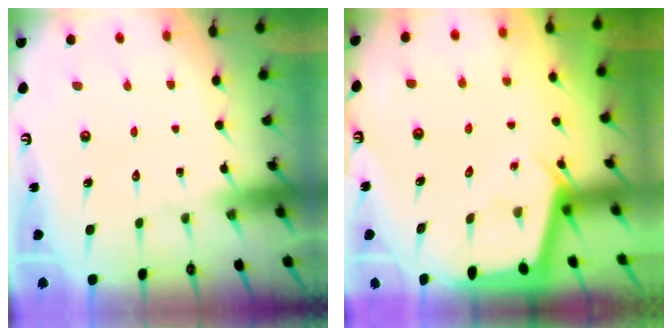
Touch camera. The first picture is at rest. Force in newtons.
{"total": 2.3, "press": 2.3, "slide": 0.3}